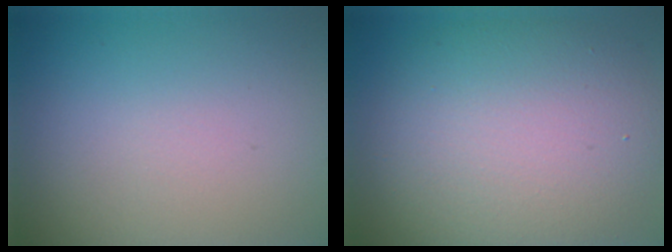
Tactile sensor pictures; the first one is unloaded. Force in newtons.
{"total": 10.0, "press": 10.0, "slide": 0.3}